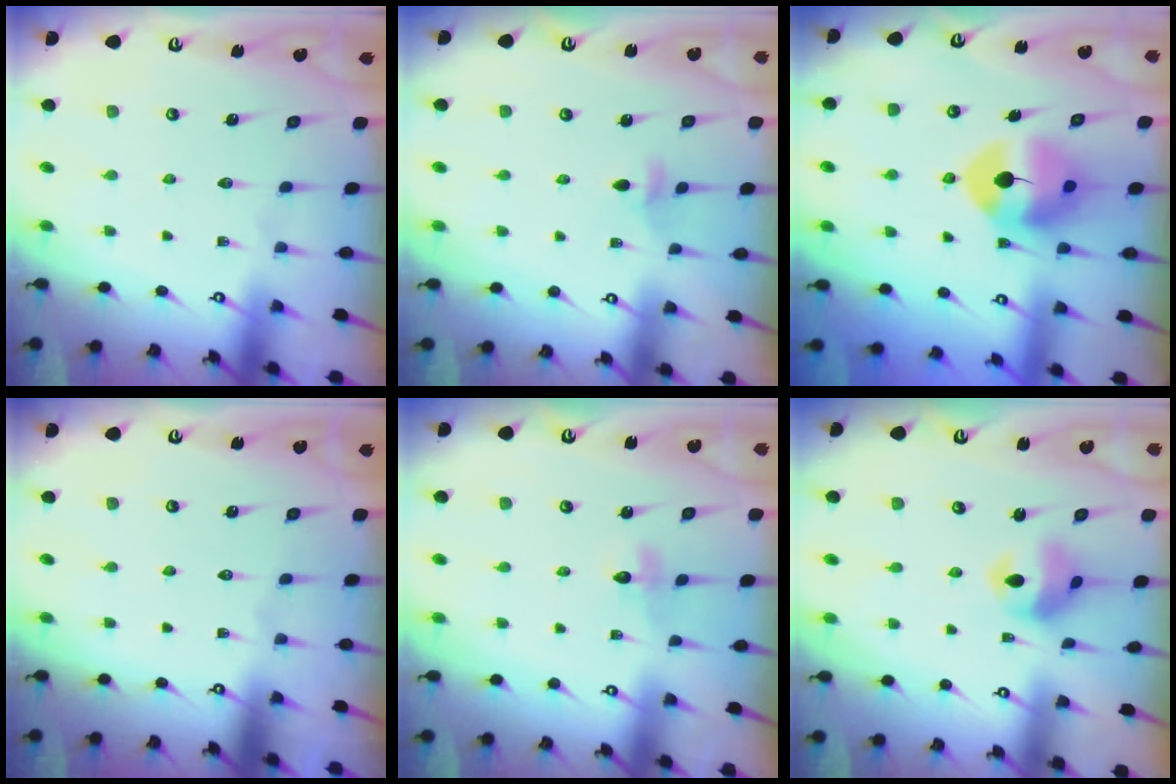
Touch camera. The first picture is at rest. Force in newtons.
{"total": 3.6, "press": 3.6, "slide": 0.8}
{"total": 9.3, "press": 9.2, "slide": 1.4}
{"total": 0.0}
{"total": 3.9, "press": 3.8, "slide": 0.4}
{"total": 10.8, "press": 10.7, "slide": 1.3}